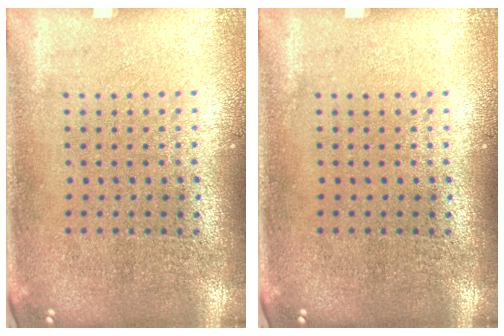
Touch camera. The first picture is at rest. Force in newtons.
{"total": 0.0}